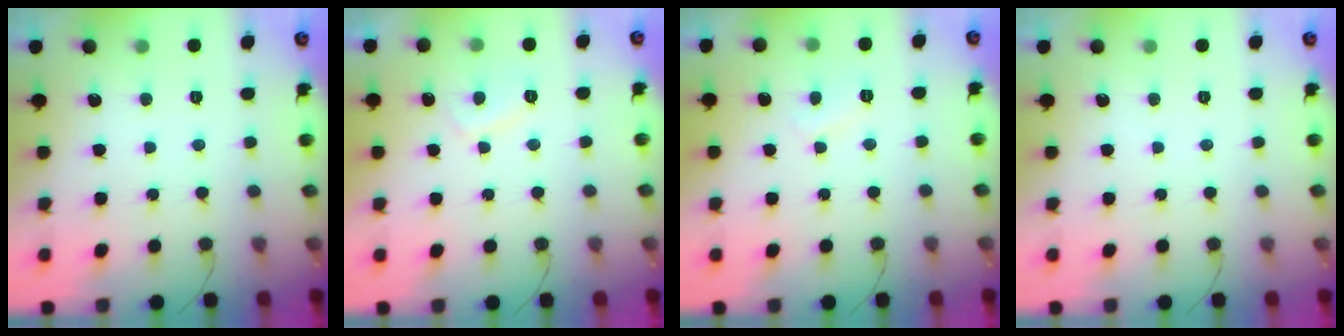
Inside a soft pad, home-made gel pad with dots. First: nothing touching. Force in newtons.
{"total": 2.4, "press": 2.4, "slide": 0.6}
{"total": 3.8, "press": 3.7, "slide": 0.5}
{"total": 0.0}